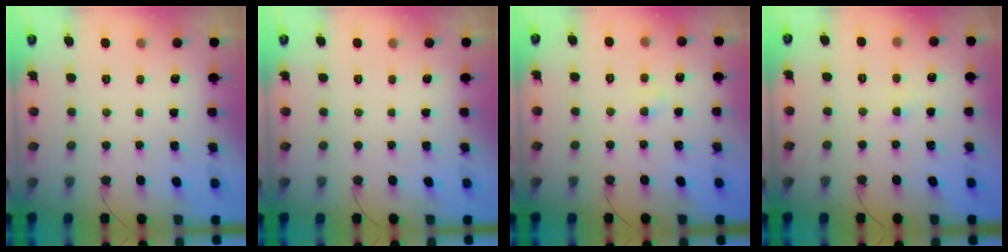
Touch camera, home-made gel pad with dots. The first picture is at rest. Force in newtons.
{"total": 0.0}
{"total": 2.8, "press": 2.6, "slide": 0.9}
{"total": 2.1, "press": 2.0, "slide": 0.7}